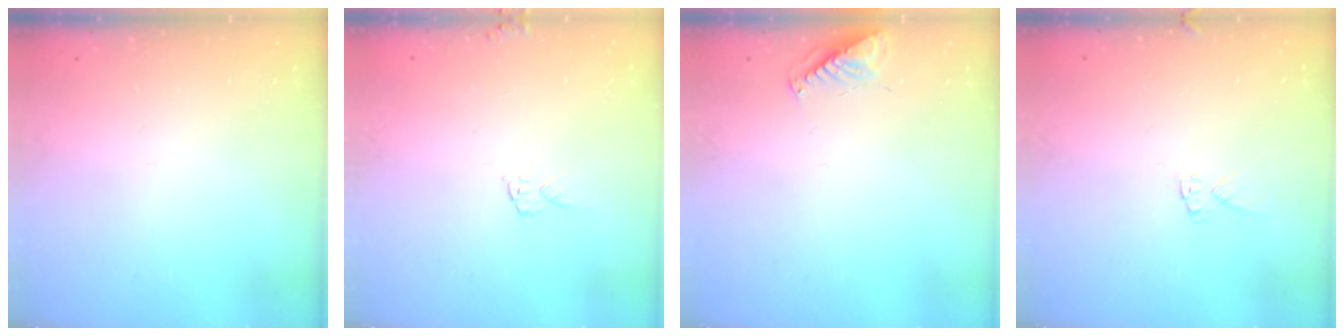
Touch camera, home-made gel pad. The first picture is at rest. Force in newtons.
{"total": 6.0, "press": 6.0, "slide": 0.2}
{"total": 7.6, "press": 7.6, "slide": 0.6}
{"total": 5.2, "press": 5.2, "slide": 0.0}